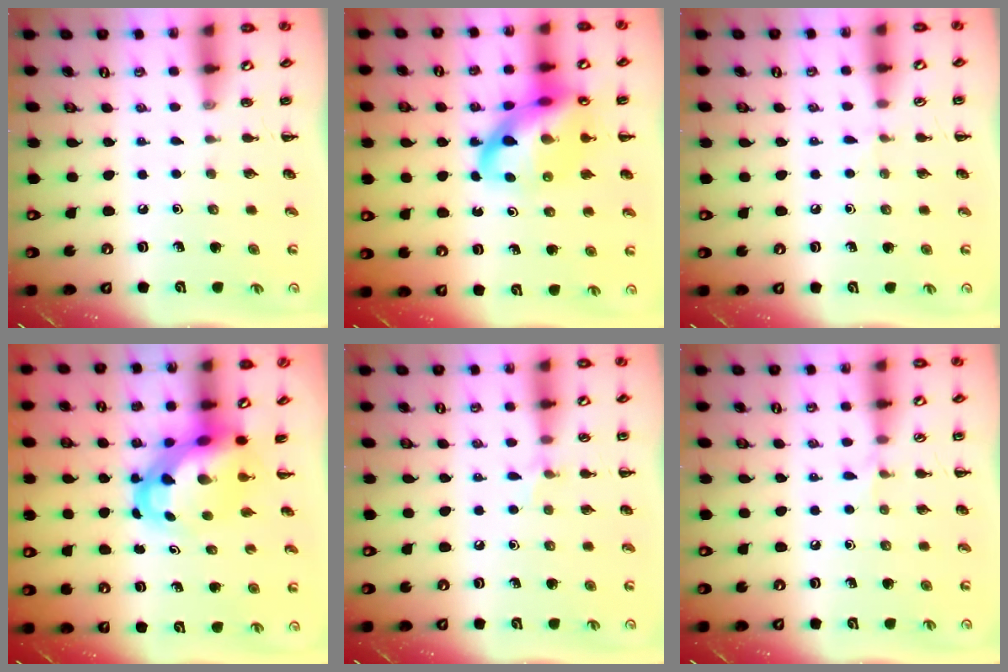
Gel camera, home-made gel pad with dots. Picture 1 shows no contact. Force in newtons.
{"total": 18.6, "press": 18.4, "slide": 2.8}
{"total": 2.8, "press": 2.5, "slide": 1.1}
{"total": 6.2, "press": 6.0, "slide": 1.6}
{"total": 5.1, "press": 4.8, "slide": 1.6}
{"total": 3.4, "press": 3.2, "slide": 1.2}